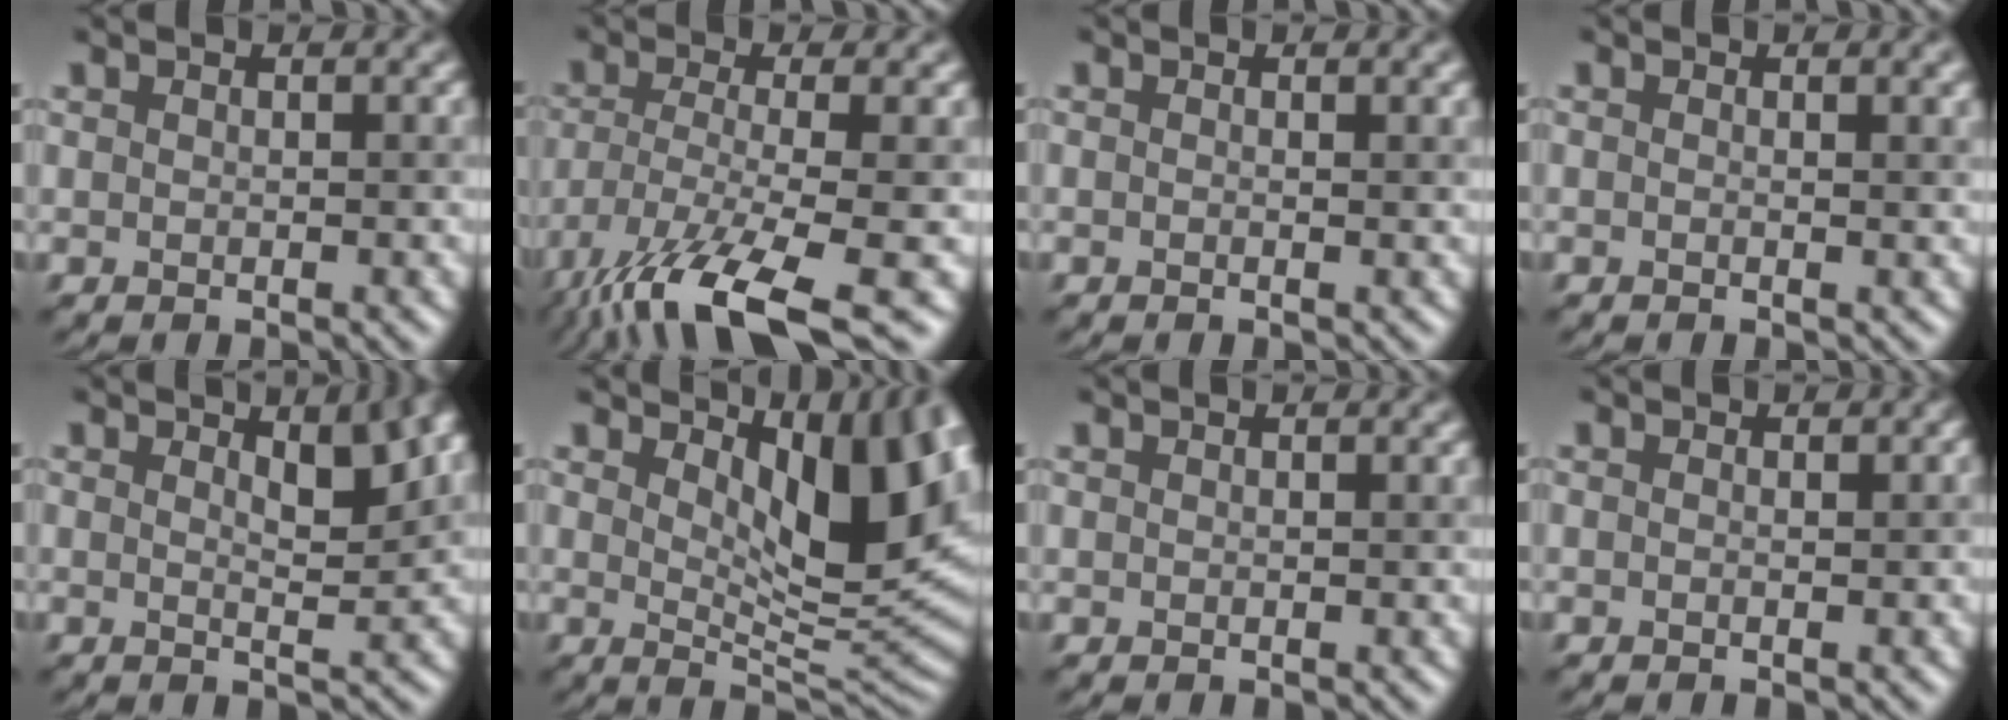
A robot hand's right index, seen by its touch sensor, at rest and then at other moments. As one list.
[{"total": 11.1, "force": [-6.7, 2.7, 8.5], "torque": [-0.166, -0.021, -0.118]}, {"total": 1.3, "force": [0.3, 0.5, 1.2], "torque": [-0.013, -0.004, -0.012]}, {"total": 2.1, "force": [0.5, 0.8, 1.8], "torque": [-0.016, 0.001, -0.012]}, {"total": 5.2, "force": [1.9, 1.6, 4.5], "torque": [-0.030, 0.015, 0.013]}, {"total": 9.7, "force": [3.2, 3.0, 8.6], "torque": [-0.123, -0.014, 0.058]}, {"total": 0.0}, {"total": 1.3, "force": [0.1, 0.6, 1.1], "torque": [-0.002, 0.000, -0.010]}]